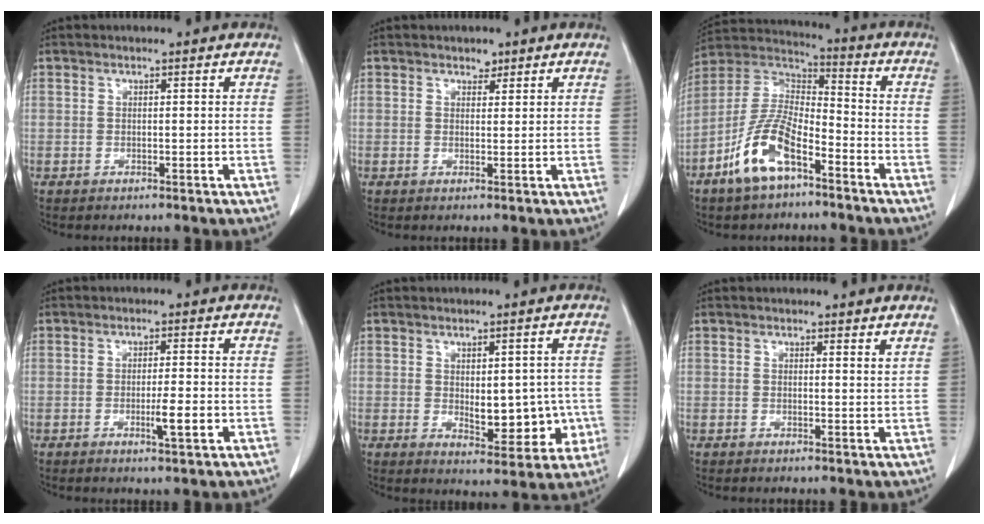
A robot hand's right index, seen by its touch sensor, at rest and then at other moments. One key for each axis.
{"total": 1.4, "fx": 1.0, "fy": 0.9, "fz": 0.3, "tx": -0.001, "ty": -0.006, "tz": 0.012}
{"total": 11.9, "fx": -6.6, "fy": 4.3, "fz": 8.9, "tx": -0.196, "ty": 0.005, "tz": -0.127}
{"total": 3.9, "fx": -1.1, "fy": 0.2, "fz": 3.7, "tx": -0.059, "ty": -0.004, "tz": -0.014}
{"total": 8.3, "fx": -0.7, "fy": 4.3, "fz": 7.0, "tx": -0.078, "ty": 0.003, "tz": 0.007}
{"total": 1.5, "fx": 1.3, "fy": 0.2, "fz": 0.5, "tx": -0.006, "ty": -0.007, "tz": 0.011}